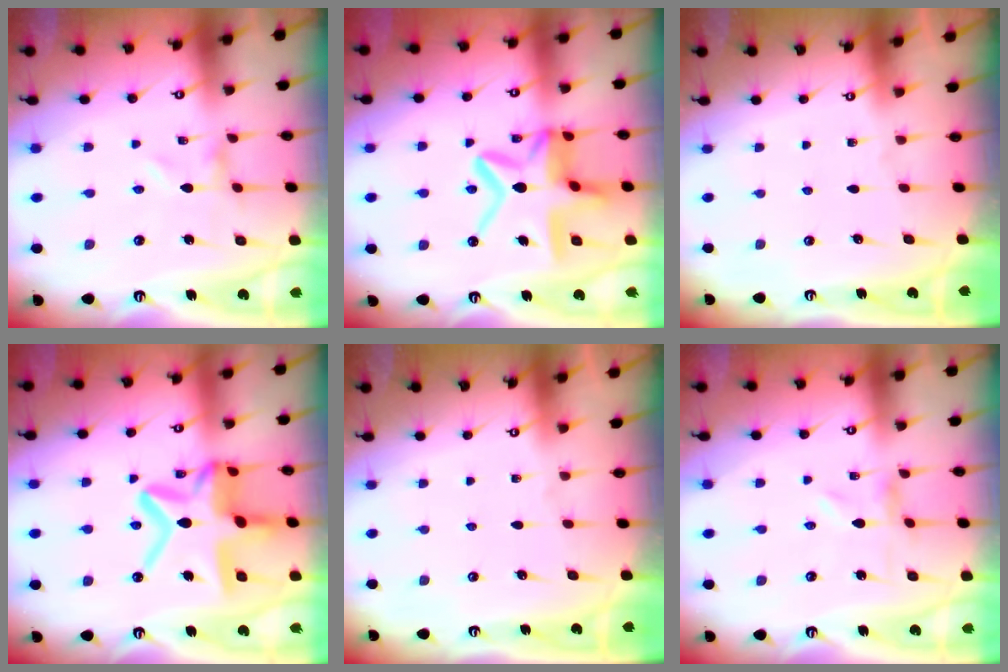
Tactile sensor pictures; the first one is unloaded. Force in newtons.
{"total": 15.9, "press": 15.9, "slide": 1.5}
{"total": 0.0}
{"total": 19.4, "press": 19.4, "slide": 1.8}
{"total": 0.0}
{"total": 0.0}